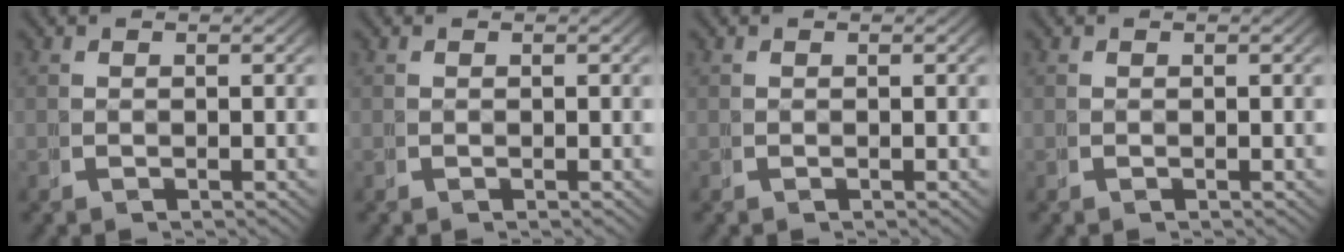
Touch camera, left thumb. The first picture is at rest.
{"total": 0.0}
{"total": 0.0}
{"total": 0.0}